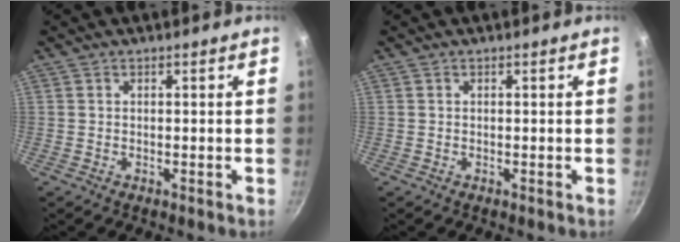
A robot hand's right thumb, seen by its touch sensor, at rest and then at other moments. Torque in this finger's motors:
{"motor_torque": [0.01, -0.02, 0.14, 0.09, 0.02]}